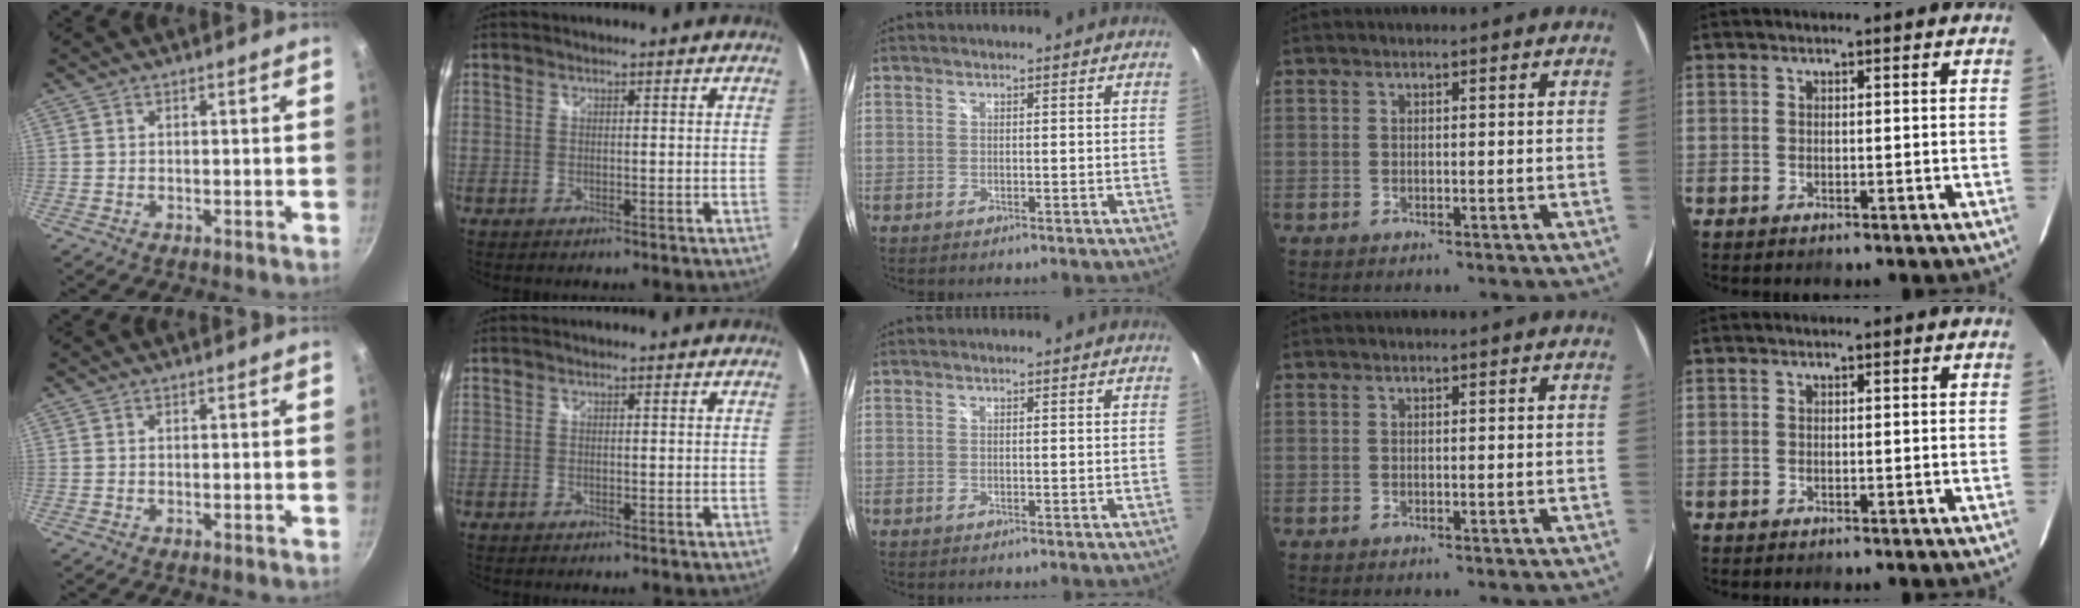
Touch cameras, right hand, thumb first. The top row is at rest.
{}